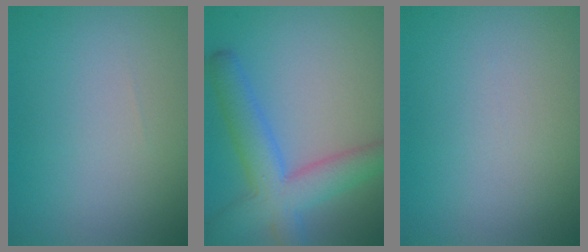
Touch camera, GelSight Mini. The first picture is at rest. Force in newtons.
{"total": 6.4, "press": 6.4, "slide": 0.3}
{"total": 0.0}